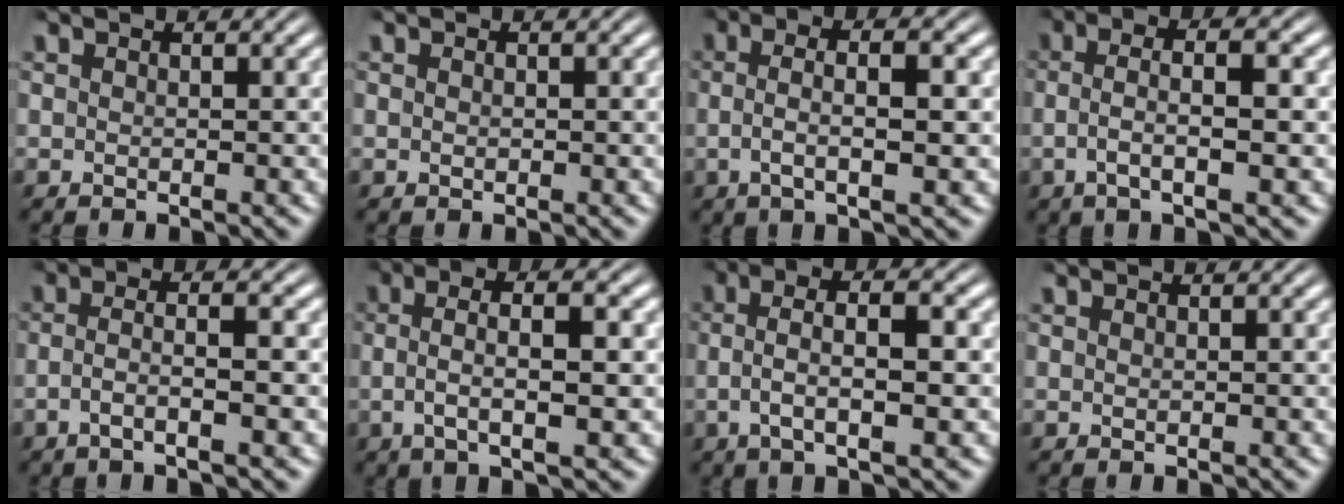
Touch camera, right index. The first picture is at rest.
{"total": 0.0}
{"total": 4.2, "force": [0.1, 1.2, 4.1], "torque": [-0.074, 0.001, -0.001]}
{"total": 4.1, "force": [-0.4, 1.2, 3.9], "torque": [-0.073, -0.001, -0.010]}
{"total": 3.1, "force": [-1.2, 0.4, 2.8], "torque": [-0.058, -0.010, -0.017]}
{"total": 4.6, "force": [0.4, 1.4, 4.4], "torque": [-0.077, 0.004, 0.003]}
{"total": 4.7, "force": [0.1, 1.7, 4.3], "torque": [-0.082, 0.003, -0.003]}
{"total": 0.0}